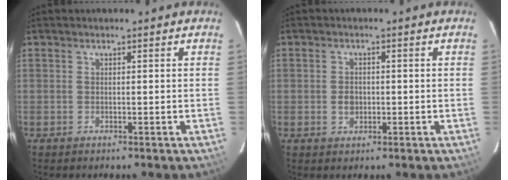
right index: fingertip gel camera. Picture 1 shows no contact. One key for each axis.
{"total": 2.6, "fx": -0.4, "fy": 2.2, "fz": 1.3, "tx": -0.024, "ty": 0.001, "tz": -0.006}